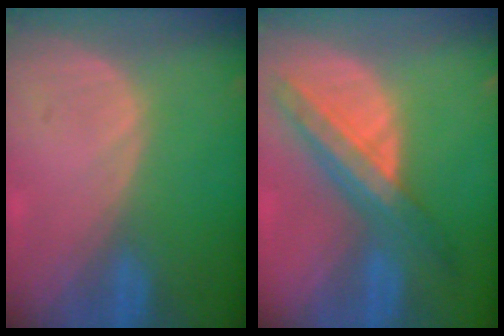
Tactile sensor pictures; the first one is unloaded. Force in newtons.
{"total": 8.8, "press": 7.6, "slide": 4.4}